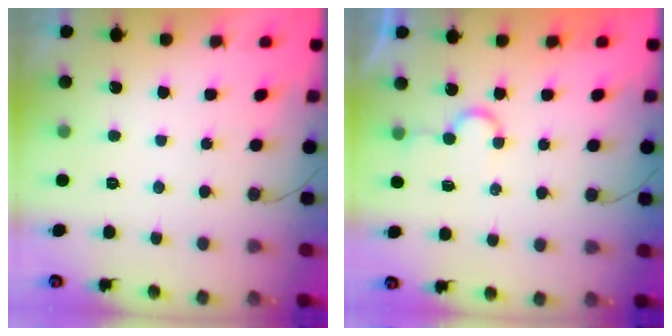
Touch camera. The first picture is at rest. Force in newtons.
{"total": 5.4, "press": 5.4, "slide": 0.4}